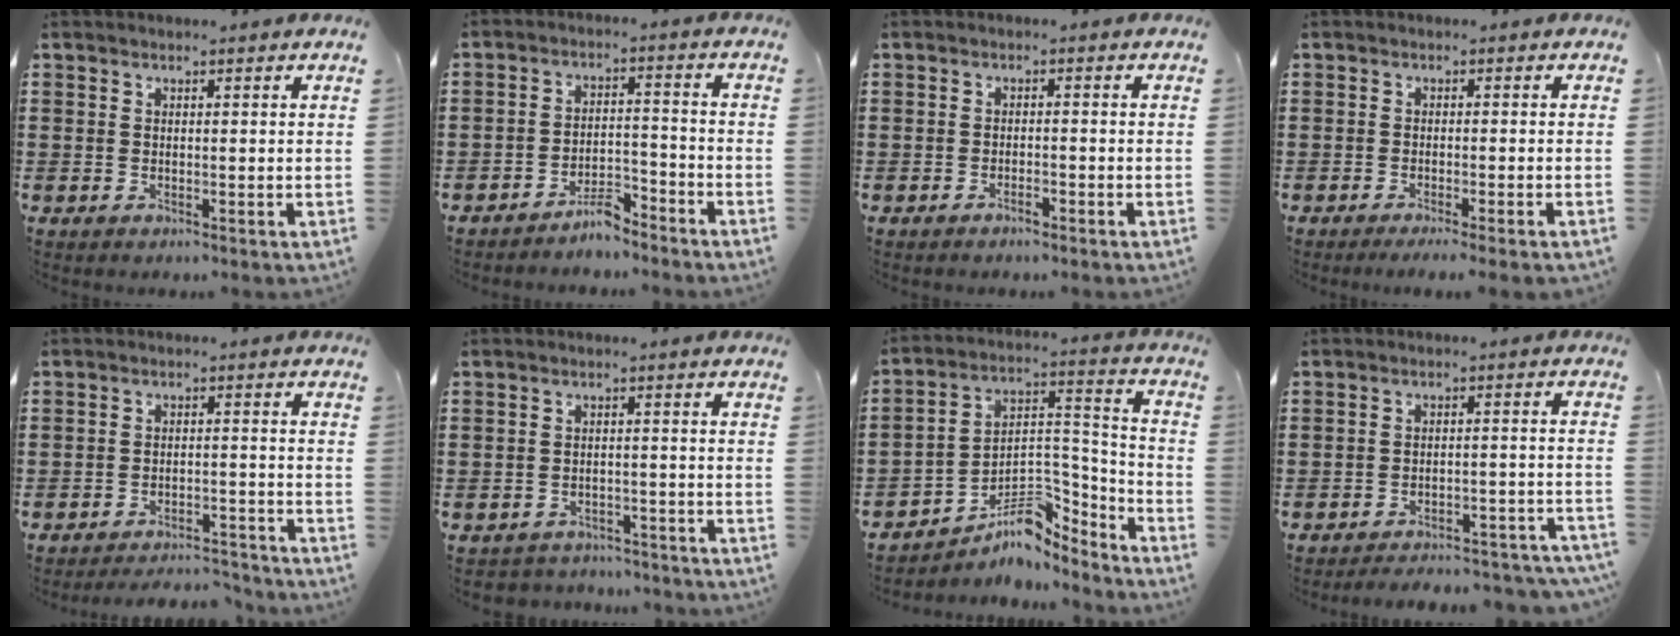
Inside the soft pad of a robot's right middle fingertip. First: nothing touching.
{"total": 4.6, "force": [-4.4, 0.9, 0.9], "torque": [-0.023, 0.012, -0.091]}
{"total": 1.2, "force": [-1.0, 0.2, 0.7], "torque": [-0.017, -0.002, -0.018]}
{"total": 1.3, "force": [-1.0, -0.2, 0.9], "torque": [-0.014, 0.000, -0.019]}
{"total": 3.8, "force": [-3.8, 0.3, 0.2], "torque": [-0.007, 0.003, -0.080]}
{"total": 2.5, "force": [-2.5, 0.5, -0.2], "torque": [-0.004, 0.000, -0.055]}
{"total": 8.0, "force": [-5.6, 3.8, 4.2], "torque": [-0.073, 0.000, -0.107]}
{"total": 4.0, "force": [-3.9, 0.2, 0.8], "torque": [-0.016, 0.004, -0.080]}